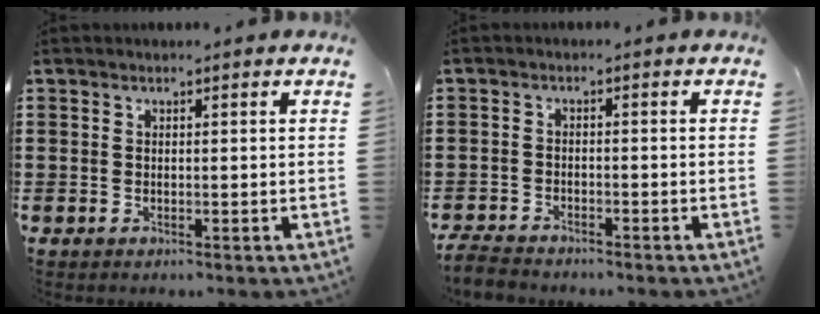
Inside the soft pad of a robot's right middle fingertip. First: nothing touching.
{"total": 2.8, "force": [-2.7, 0.3, 0.2], "torque": [-0.014, -0.001, -0.060]}